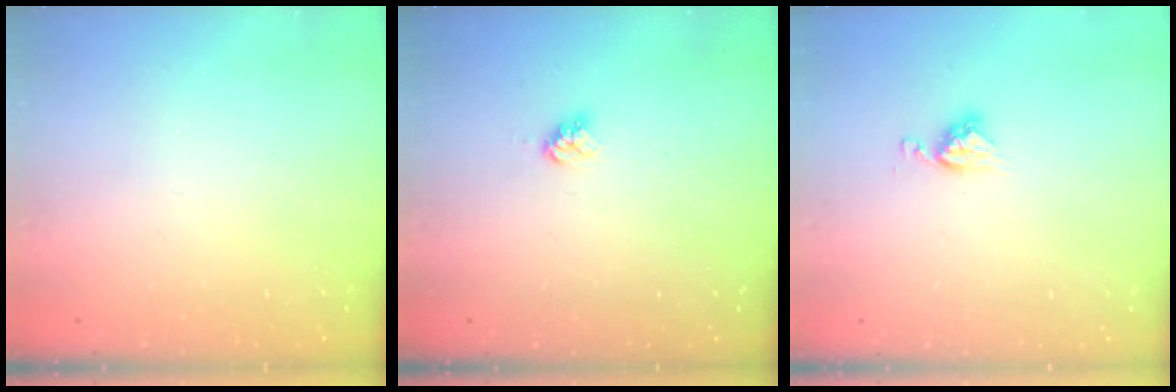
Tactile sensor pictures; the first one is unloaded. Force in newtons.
{"total": 3.9, "press": 3.9, "slide": 0.4}
{"total": 5.3, "press": 5.3, "slide": 0.1}